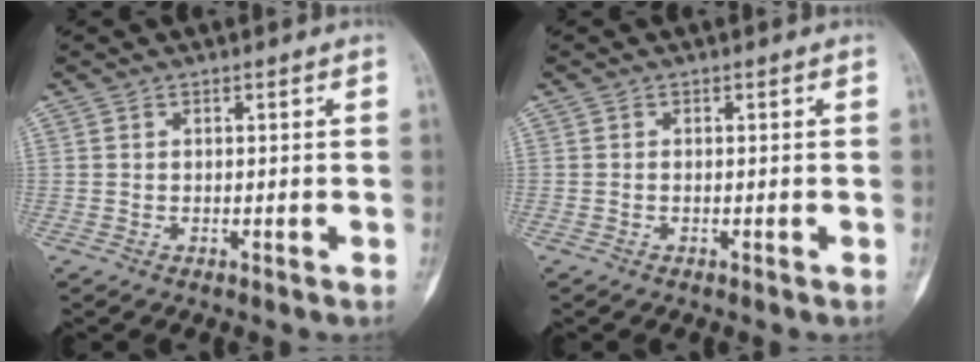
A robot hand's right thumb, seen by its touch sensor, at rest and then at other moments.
{"total": 0.0}